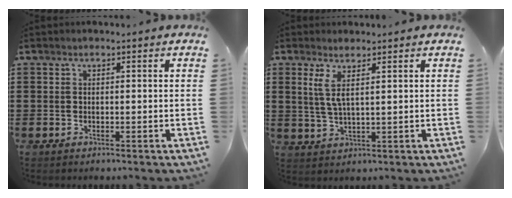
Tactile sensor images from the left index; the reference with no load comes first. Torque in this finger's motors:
{"motor_torque": [0.91, -0.83, 0.40, 0.14]}